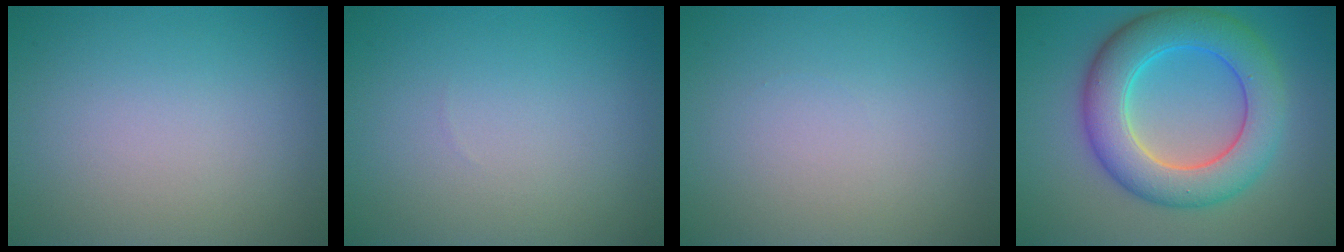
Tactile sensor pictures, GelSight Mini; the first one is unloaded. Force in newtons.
{"total": 0.0}
{"total": 0.0}
{"total": 8.2, "press": 8.2, "slide": 0.2}